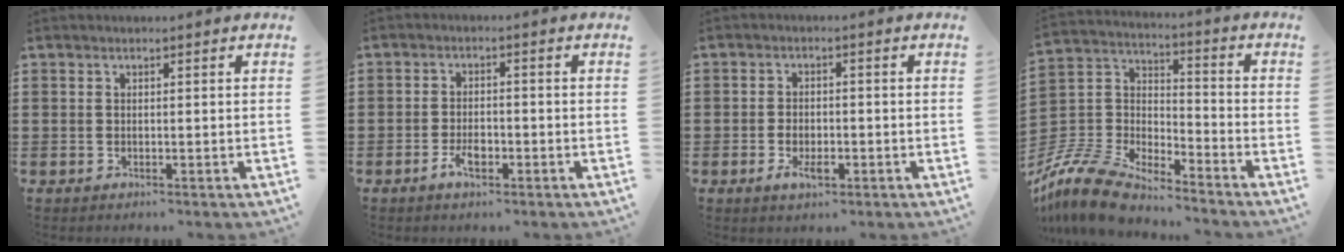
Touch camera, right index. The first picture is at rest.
{"total": 3.1, "force": [-1.6, 1.4, 2.3], "torque": [-0.048, 0.000, -0.030]}
{"total": 3.0, "force": [-1.0, 1.6, 2.3], "torque": [-0.045, 0.001, -0.018]}
{"total": 9.7, "force": [-9.1, 2.1, 2.8], "torque": [-0.093, 0.000, -0.191]}